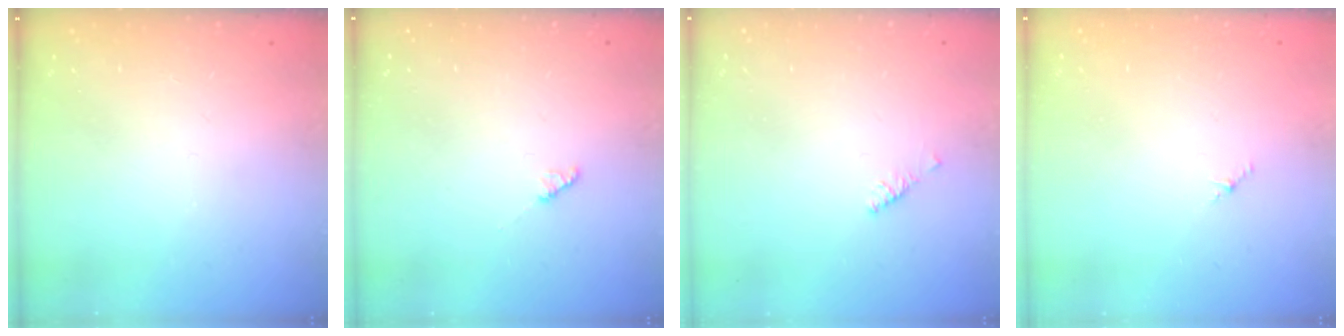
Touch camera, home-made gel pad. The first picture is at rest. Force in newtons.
{"total": 2.2, "press": 2.2, "slide": 0.3}
{"total": 2.1, "press": 2.0, "slide": 0.6}
{"total": 1.2, "press": 1.1, "slide": 0.6}